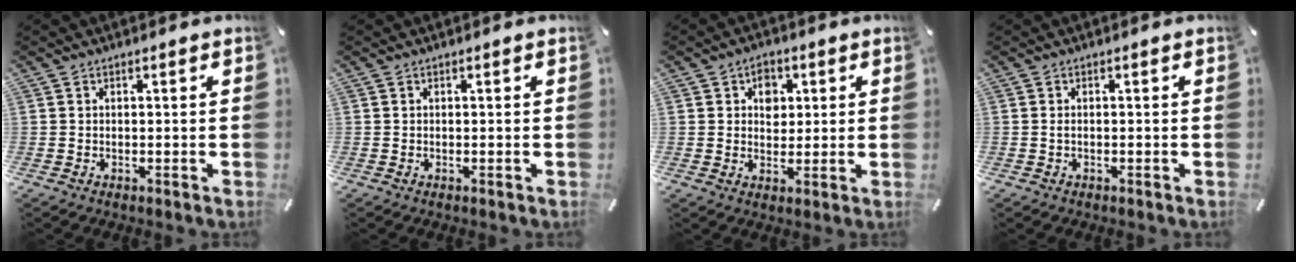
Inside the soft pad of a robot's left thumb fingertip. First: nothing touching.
{"total": 0.0}
{"total": 5.9, "force": [1.3, 5.2, 2.4], "torque": [-0.022, -0.003, 0.015]}
{"total": 0.8, "force": [-0.3, 0.5, 0.6], "torque": [-0.012, 0.001, -0.006]}